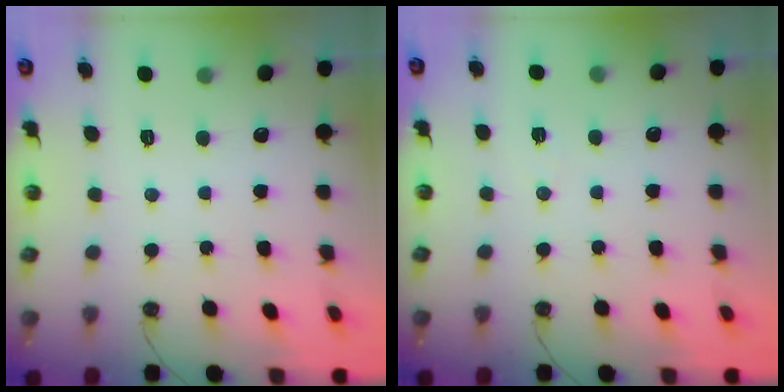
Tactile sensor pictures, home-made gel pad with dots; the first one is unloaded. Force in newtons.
{"total": 4.3, "press": 3.2, "slide": 2.8}